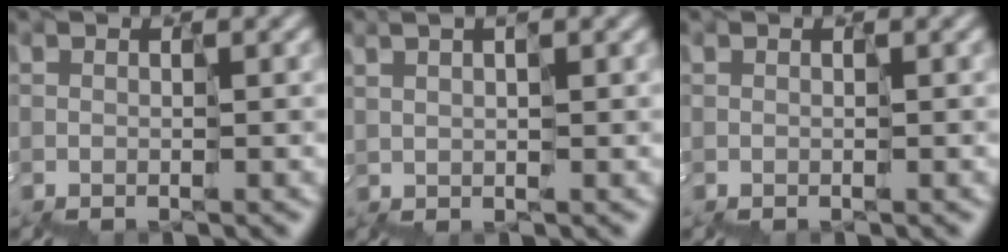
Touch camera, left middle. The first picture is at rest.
{"total": 1.8, "force": [0.6, -1.2, -1.1], "torque": [0.024, 0.005, 0.015]}
{"total": 0.0}